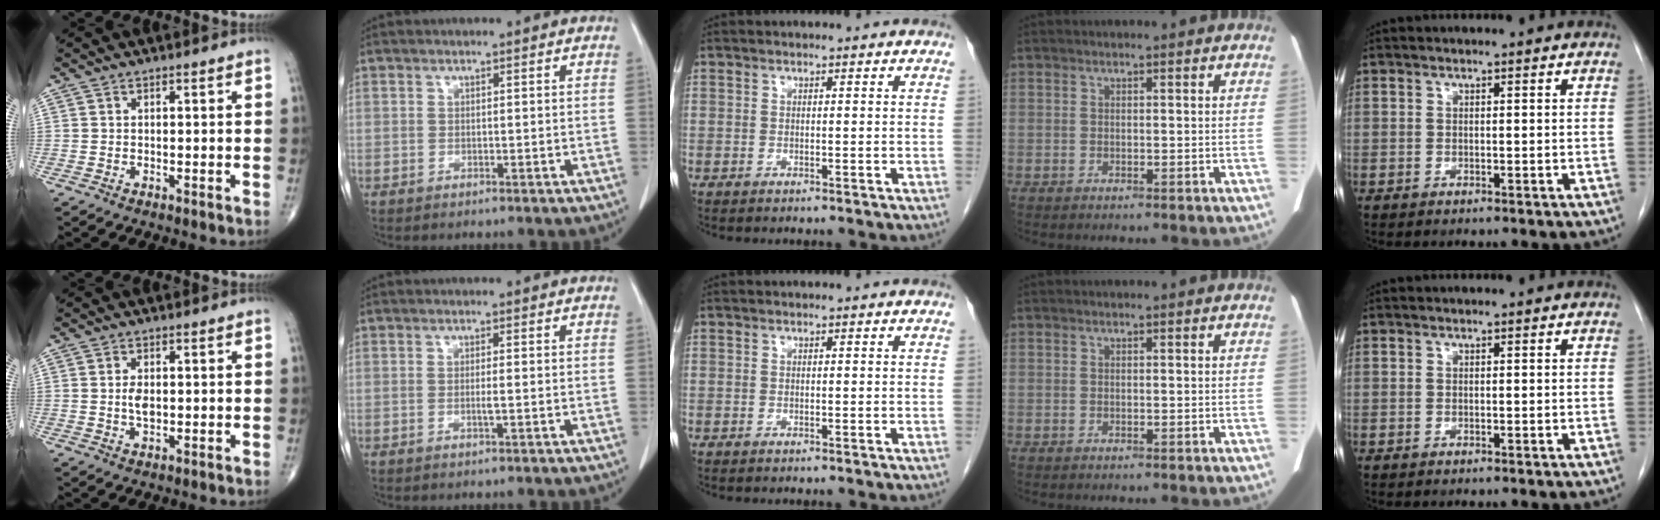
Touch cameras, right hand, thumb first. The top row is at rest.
{"thumb": {"total": 3.0, "force": [0.0, 1.7, 2.5], "torque": [-0.046, -0.002, 0.000]}, "index": {"total": 1.2, "force": [-0.3, -0.1, 1.2], "torque": [-0.025, -0.003, -0.005]}}